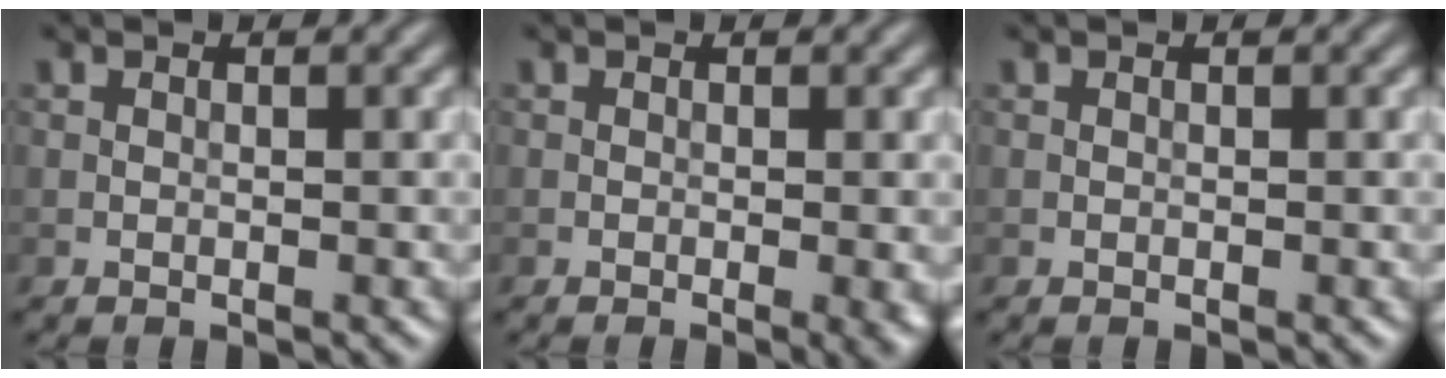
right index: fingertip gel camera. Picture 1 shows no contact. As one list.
[{"total": 1.8, "force": [-0.4, 0.3, 1.7], "torque": [-0.022, -0.005, -0.006]}, {"total": 0.0}]